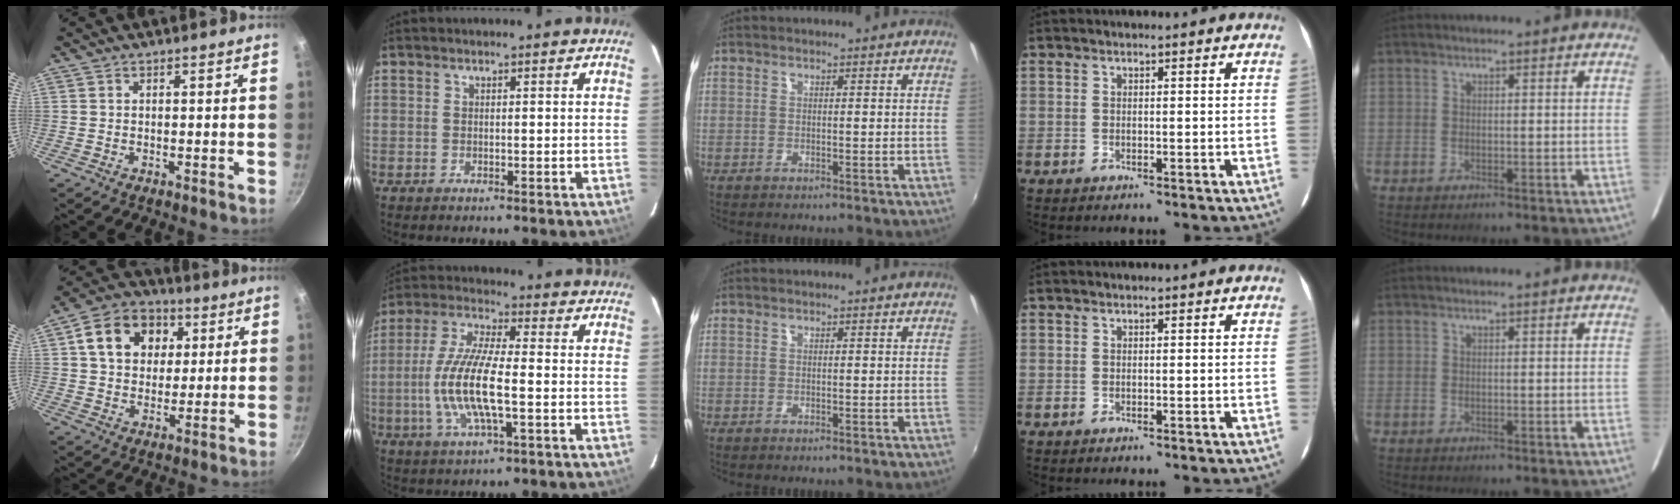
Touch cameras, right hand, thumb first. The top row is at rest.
{"thumb": {"total": 13.6, "force": [4.2, 10.6, 7.5], "torque": [-0.101, 0.009, 0.060]}, "index": {"total": 13.3, "force": [-2.5, 3.4, 12.6], "torque": [-0.262, -0.005, -0.049]}}